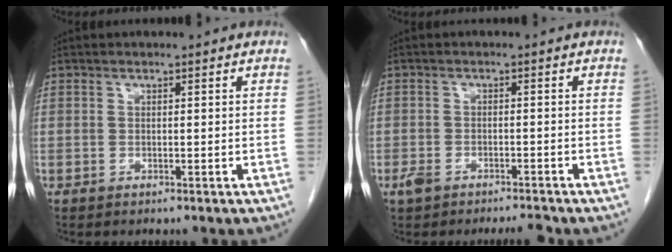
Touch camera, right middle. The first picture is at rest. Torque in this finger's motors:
{"motor_torque": [0.04, -0.02, 0.01, 0.01]}